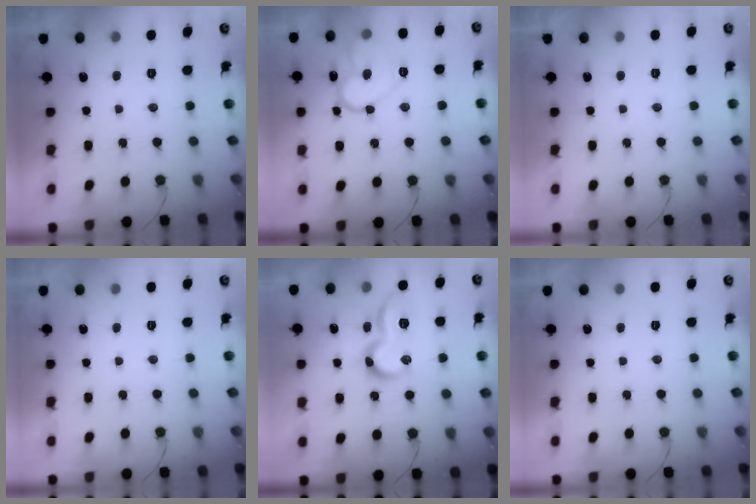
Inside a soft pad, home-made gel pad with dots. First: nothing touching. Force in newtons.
{"total": 13.3, "press": 13.2, "slide": 1.3}
{"total": 1.8, "press": 1.8, "slide": 0.0}
{"total": 0.0}
{"total": 12.7, "press": 12.6, "slide": 1.2}
{"total": 0.0}